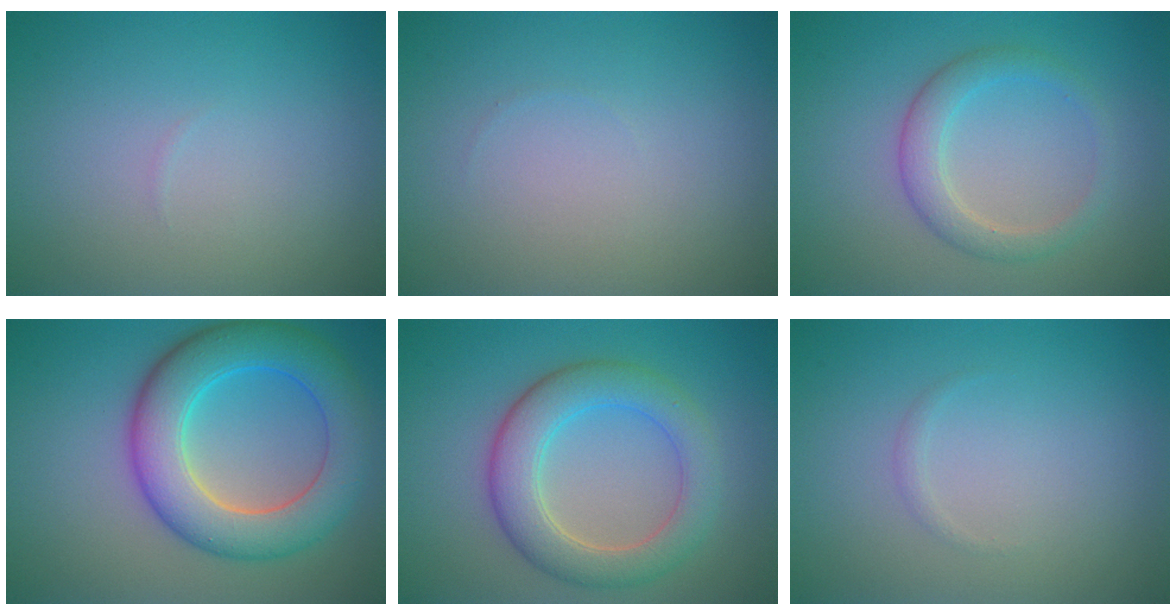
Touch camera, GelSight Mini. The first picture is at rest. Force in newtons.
{"total": 0.0}
{"total": 2.8, "press": 2.8, "slide": 0.2}
{"total": 8.2, "press": 8.2, "slide": 0.1}
{"total": 5.6, "press": 5.6, "slide": 0.3}
{"total": 0.6, "press": 0.6, "slide": 0.0}